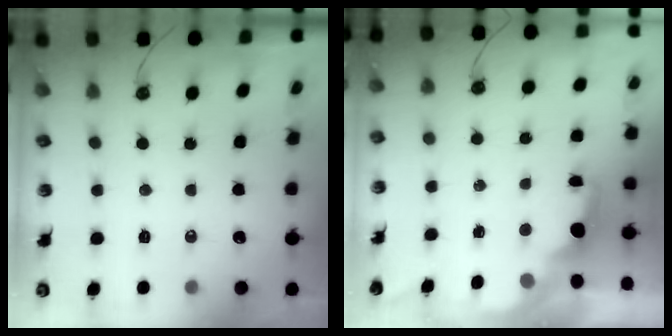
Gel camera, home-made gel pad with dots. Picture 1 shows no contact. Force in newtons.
{"total": 1.7, "press": 1.5, "slide": 0.7}